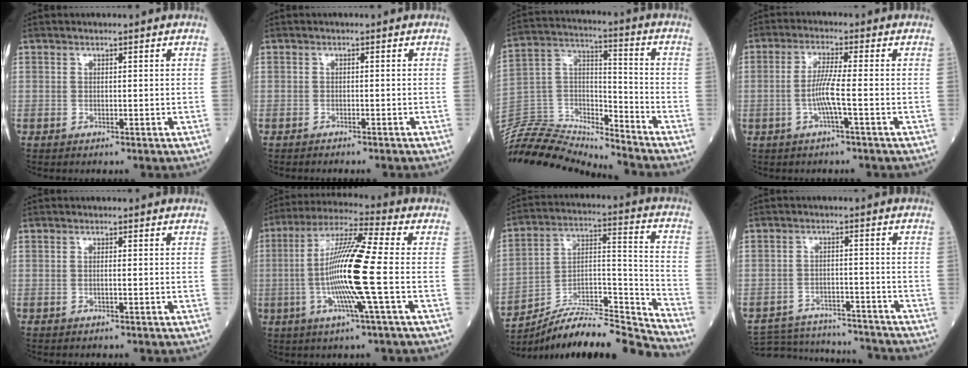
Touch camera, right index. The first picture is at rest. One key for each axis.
{"total": 2.2, "fx": -2.0, "fy": 0.1, "fz": 0.9, "tx": -0.015, "ty": -0.001, "tz": -0.024}
{"total": 17.1, "fx": -16.9, "fy": 0.6, "fz": 2.5, "tx": -0.041, "ty": 0.046, "tz": -0.305}
{"total": 4.6, "fx": -1.2, "fy": -0.6, "fz": 4.4, "tx": -0.092, "ty": 0.001, "tz": -0.026}
{"total": 0.6, "fx": -0.1, "fy": -0.1, "fz": 0.5, "tx": -0.010, "ty": 0.001, "tz": -0.002}
{"total": 14.1, "fx": -2.1, "fy": -0.9, "fz": 13.9, "tx": -0.268, "ty": -0.004, "tz": -0.052}
{"total": 17.4, "fx": -16.7, "fy": -0.3, "fz": 4.9, "tx": -0.070, "ty": 0.047, "tz": -0.283}
{"total": 14.9, "fx": -14.4, "fy": 2.5, "fz": 2.8, "tx": -0.050, "ty": 0.011, "tz": -0.200}